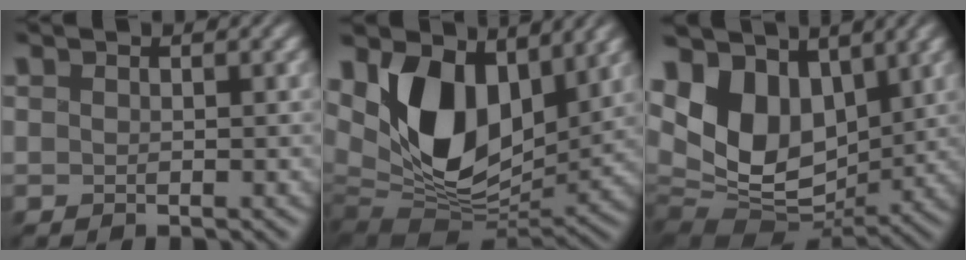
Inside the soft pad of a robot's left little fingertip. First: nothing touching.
{"total": 11.8, "force": [3.4, 7.6, 8.4], "torque": [-0.143, -0.009, 0.052]}
{"total": 10.2, "force": [2.6, 7.0, 6.9], "torque": [-0.157, 0.006, 0.032]}